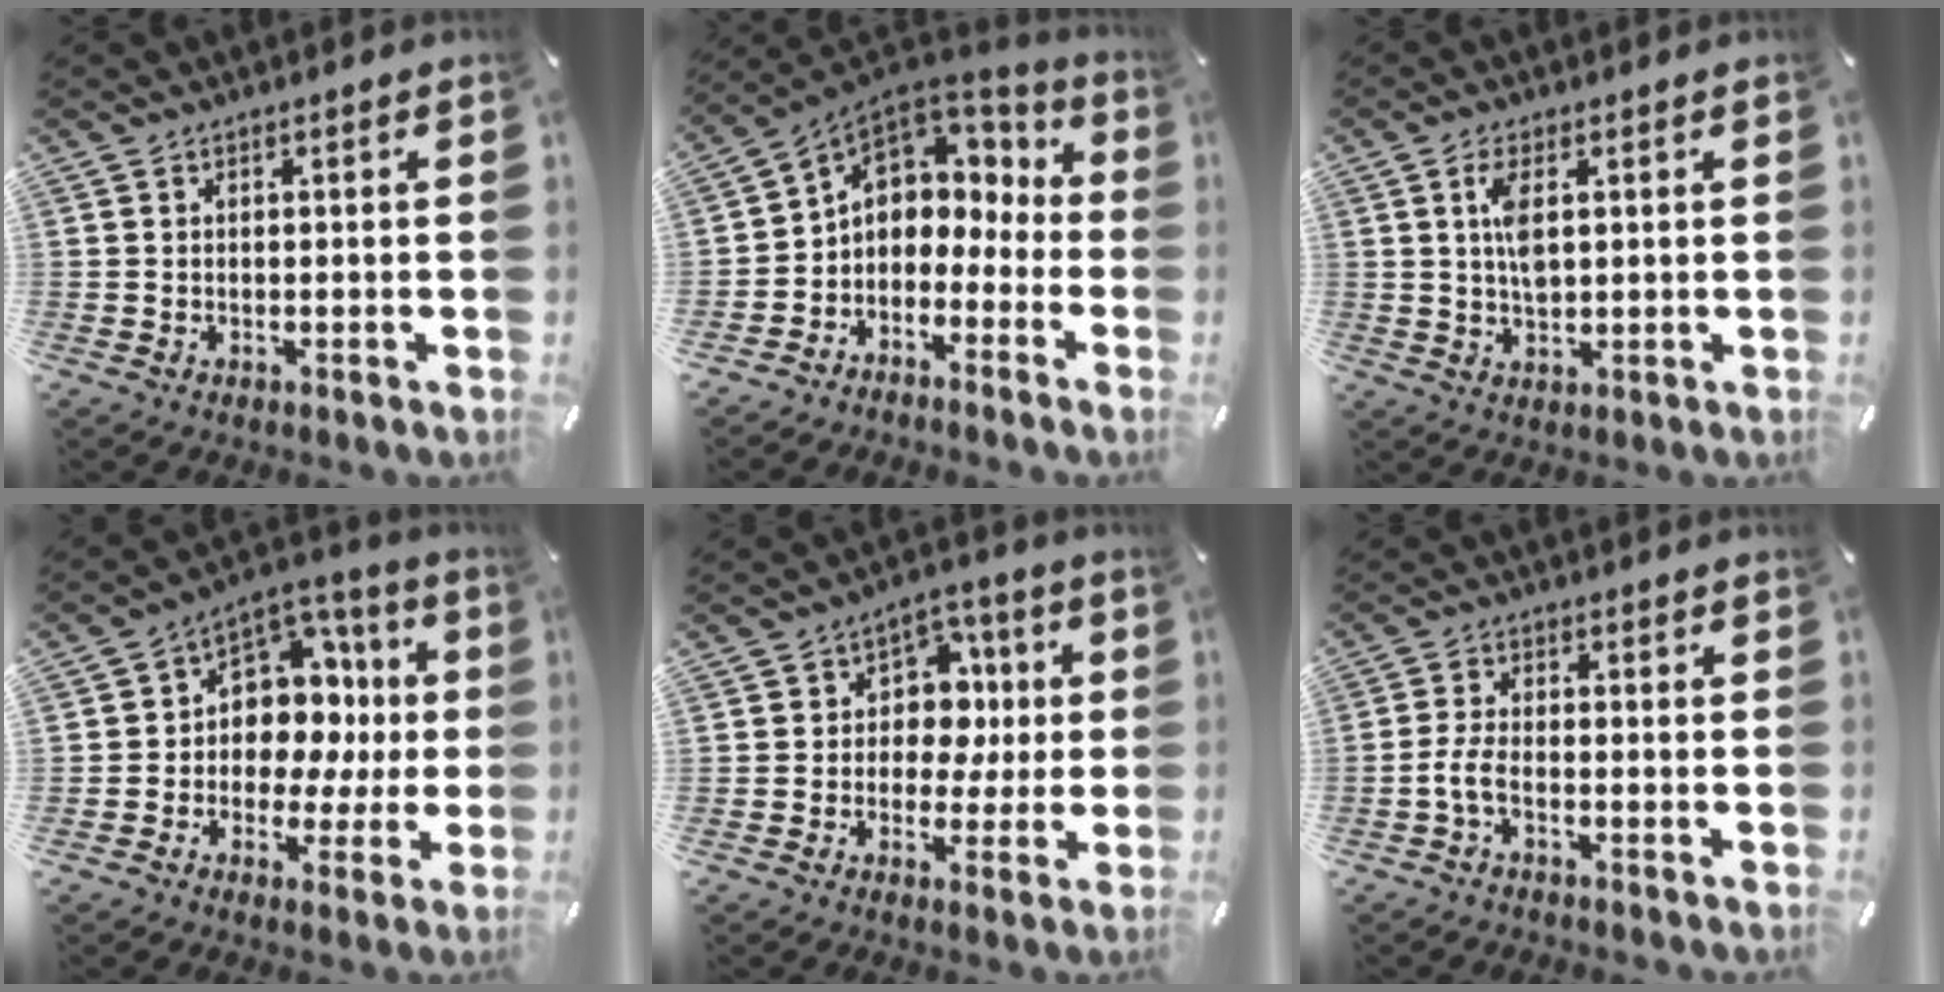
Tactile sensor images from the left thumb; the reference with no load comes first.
{"total": 6.2, "force": [0.6, 5.8, 2.1], "torque": [-0.059, -0.010, 0.017]}
{"total": 5.3, "force": [1.2, 2.3, 4.6], "torque": [-0.096, 0.000, 0.016]}
{"total": 12.0, "force": [0.4, 10.5, 5.7], "torque": [-0.070, -0.023, 0.017]}
{"total": 8.9, "force": [-0.1, 8.2, 3.5], "torque": [-0.043, 0.005, -0.003]}
{"total": 4.2, "force": [-2.0, 1.5, 3.4], "torque": [-0.084, 0.000, -0.043]}